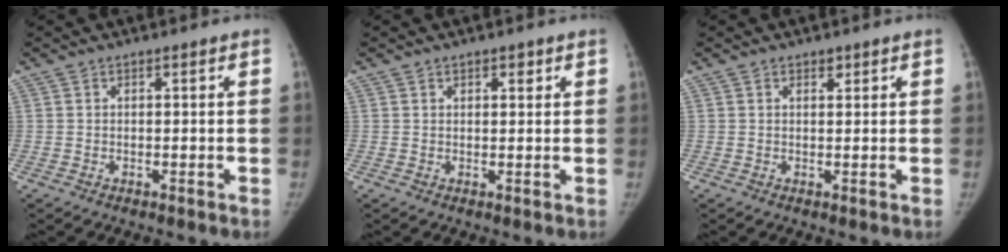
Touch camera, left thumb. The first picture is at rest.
{"total": 1.6, "force": [1.0, 1.0, 0.9], "torque": [0.000, -0.004, 0.012]}
{"total": 1.1, "force": [0.8, 0.6, 0.5], "torque": [-0.001, -0.005, 0.010]}